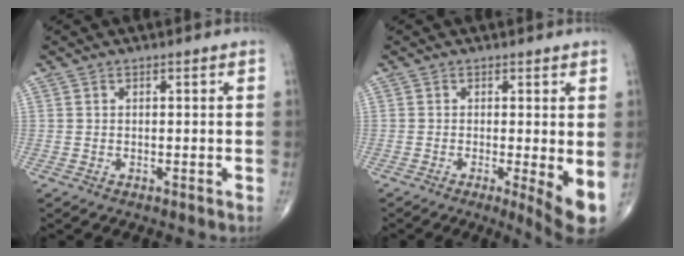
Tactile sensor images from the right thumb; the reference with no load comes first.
{"total": 5.8, "force": [-0.7, 1.3, 5.6], "torque": [-0.083, -0.017, -0.014]}